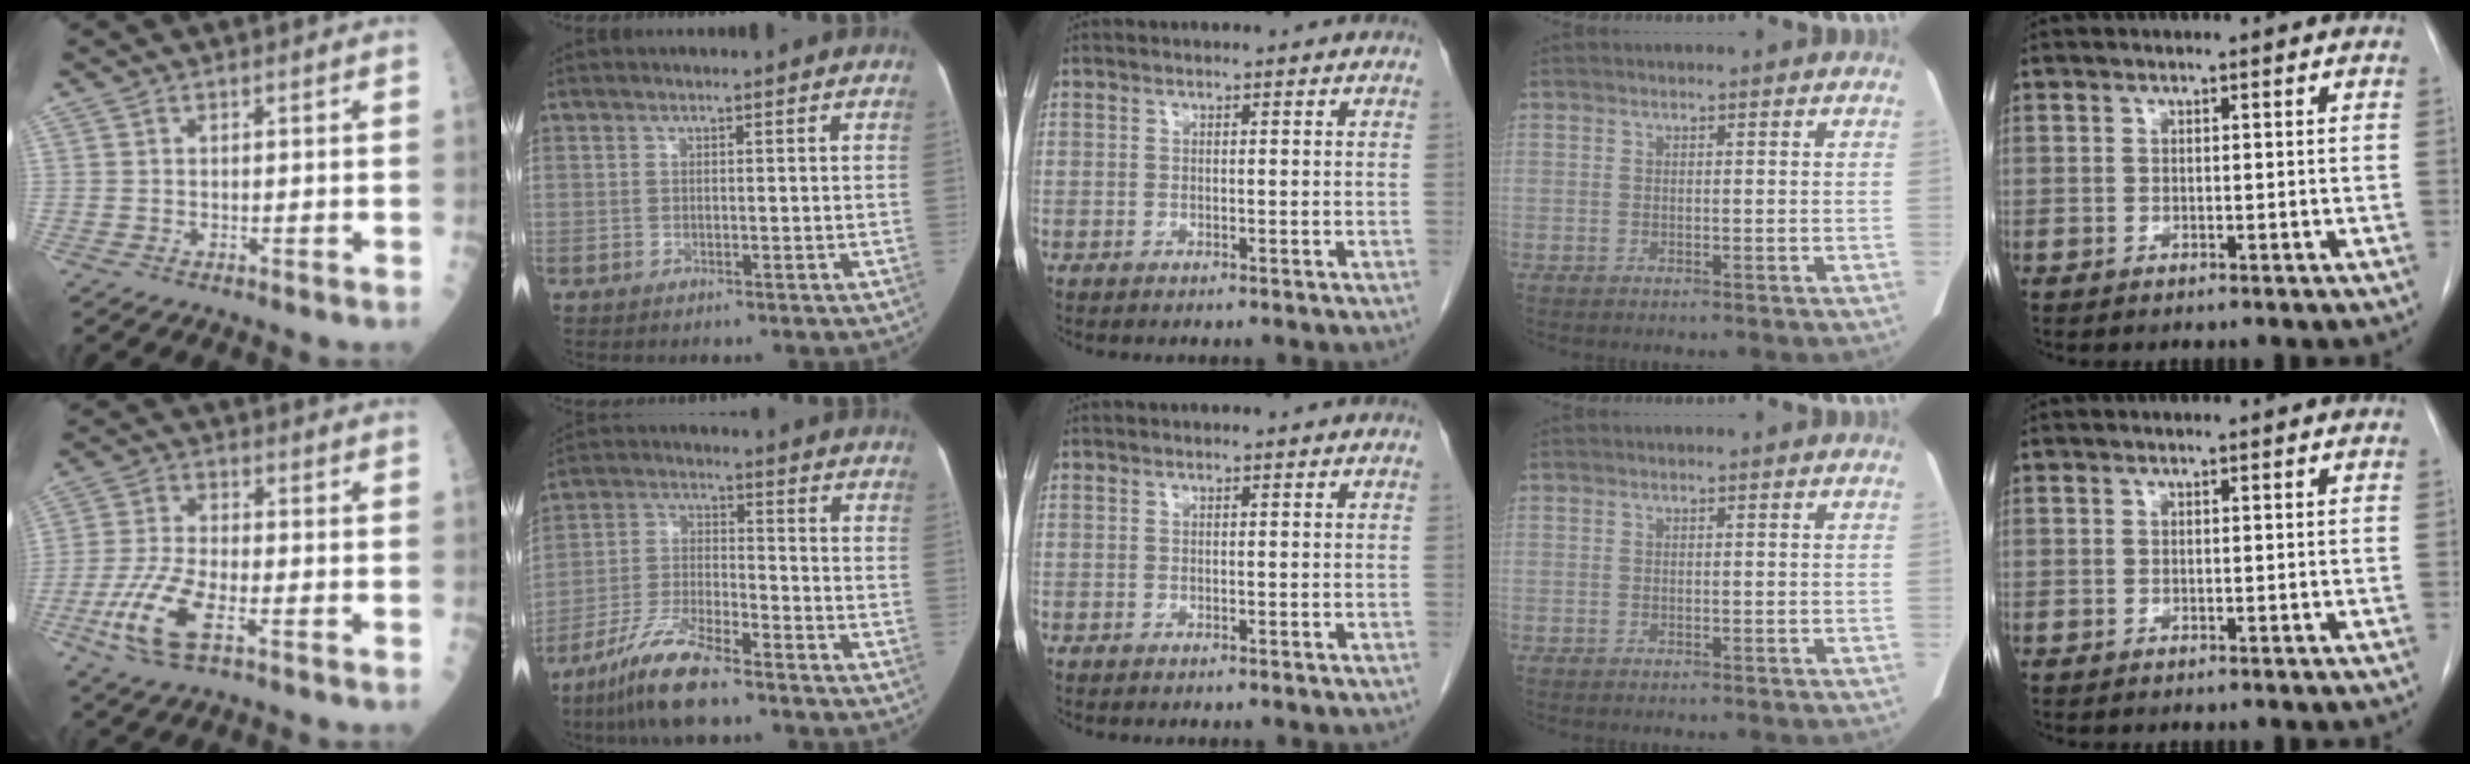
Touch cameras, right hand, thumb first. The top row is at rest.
{"thumb": {"total": 11.2, "force": [-4.5, 3.9, 9.4], "torque": [-0.217, 0.008, -0.087]}, "index": {"total": 10.0, "force": [-7.7, 2.0, 6.0], "torque": [-0.126, -0.018, -0.148]}}